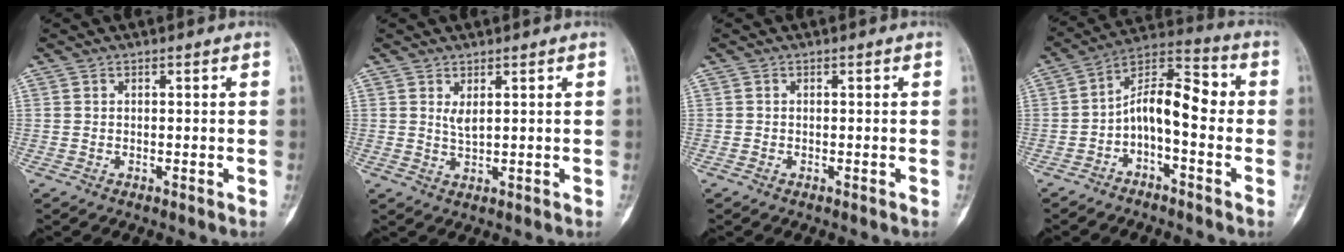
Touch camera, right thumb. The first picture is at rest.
{"total": 2.0, "force": [0.9, 0.5, 1.7], "torque": [-0.034, -0.013, 0.022]}
{"total": 0.0}
{"total": 10.6, "force": [-1.8, 5.1, 9.1], "torque": [-0.139, 0.059, -0.042]}